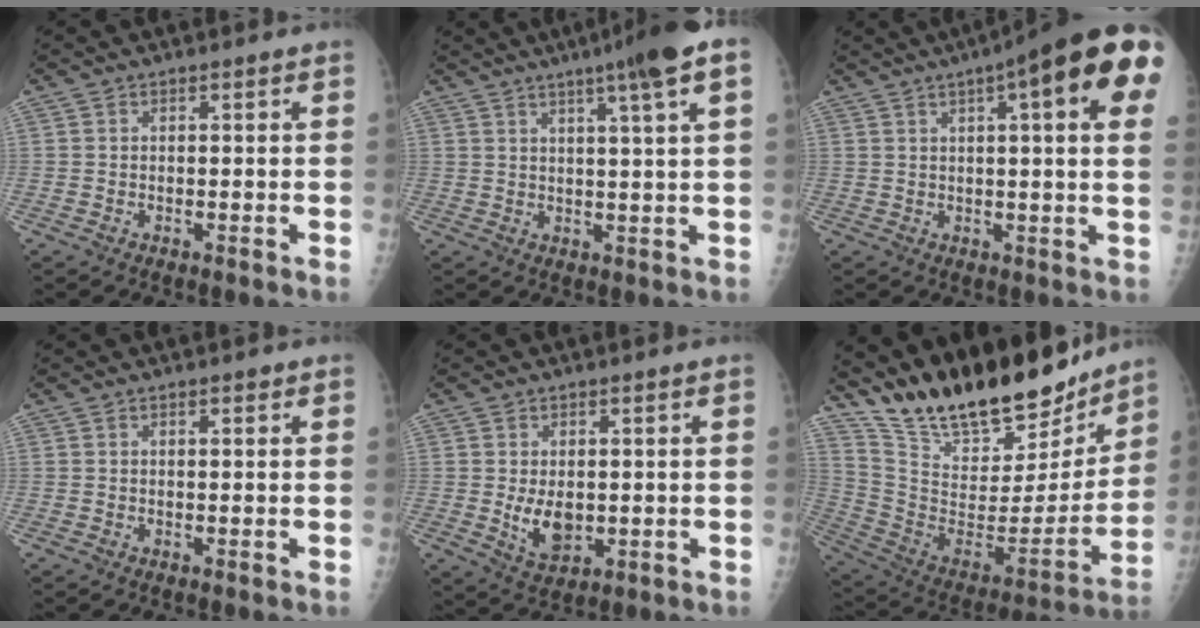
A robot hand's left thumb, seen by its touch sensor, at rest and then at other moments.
{"total": 10.4, "force": [5.6, -0.1, 8.8], "torque": [-0.129, -0.001, 0.076]}
{"total": 19.6, "force": [8.0, 3.9, 17.5], "torque": [-0.230, 0.009, 0.097]}
{"total": 0.7, "force": [0.5, 0.2, 0.4], "torque": [-0.005, -0.002, 0.008]}
{"total": 5.7, "force": [0.1, 3.5, 4.4], "torque": [-0.065, -0.014, 0.016]}
{"total": 27.0, "force": [22.5, 9.1, 11.9], "torque": [-0.175, -0.098, 0.369]}